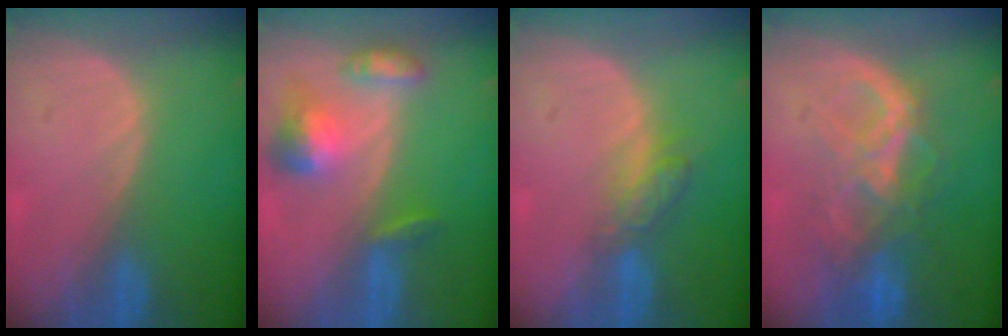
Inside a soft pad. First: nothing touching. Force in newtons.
{"total": 7.0, "press": 6.5, "slide": 2.6}
{"total": 4.7, "press": 4.2, "slide": 2.1}
{"total": 8.7, "press": 7.5, "slide": 4.3}